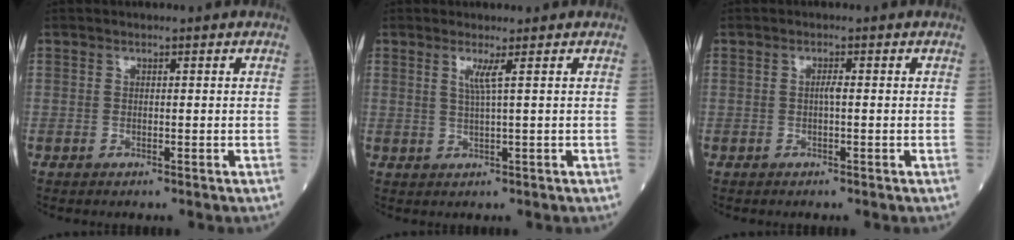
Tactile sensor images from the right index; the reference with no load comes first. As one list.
[{"total": 2.1, "force": [0.8, -0.7, 1.8], "torque": [-0.039, -0.006, 0.018]}, {"total": 1.0, "force": [-0.1, 0.1, 1.0], "torque": [-0.019, 0.000, -0.003]}]